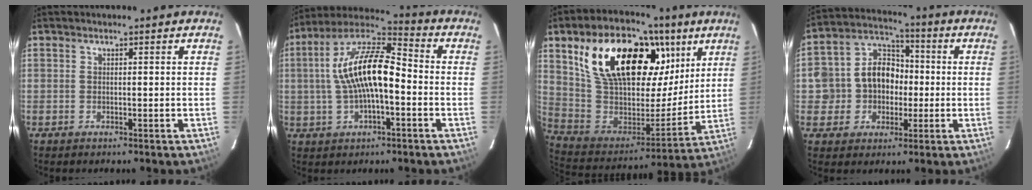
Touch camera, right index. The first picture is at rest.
{"total": 15.3, "force": [-1.1, 5.7, 14.1], "torque": [-0.266, 0.020, -0.024]}
{"total": 29.7, "force": [13.4, 16.4, 20.8], "torque": [-0.396, 0.051, 0.247]}
{"total": 11.3, "force": [-1.2, 10.1, 4.9], "torque": [-0.111, 0.045, -0.019]}